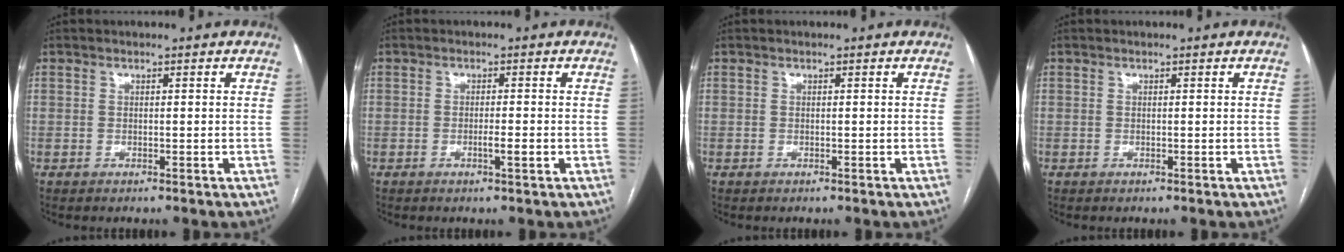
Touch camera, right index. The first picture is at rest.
{"total": 2.0, "force": [-0.7, 0.0, 1.9], "torque": [-0.033, -0.002, -0.012]}
{"total": 0.0}
{"total": 0.0}